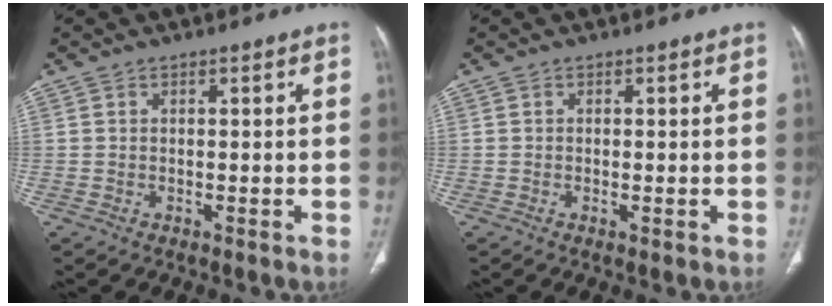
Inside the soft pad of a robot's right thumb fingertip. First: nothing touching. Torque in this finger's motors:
{"motor_torque": [-0.15, 0.01, -0.16, -0.14, -0.01]}